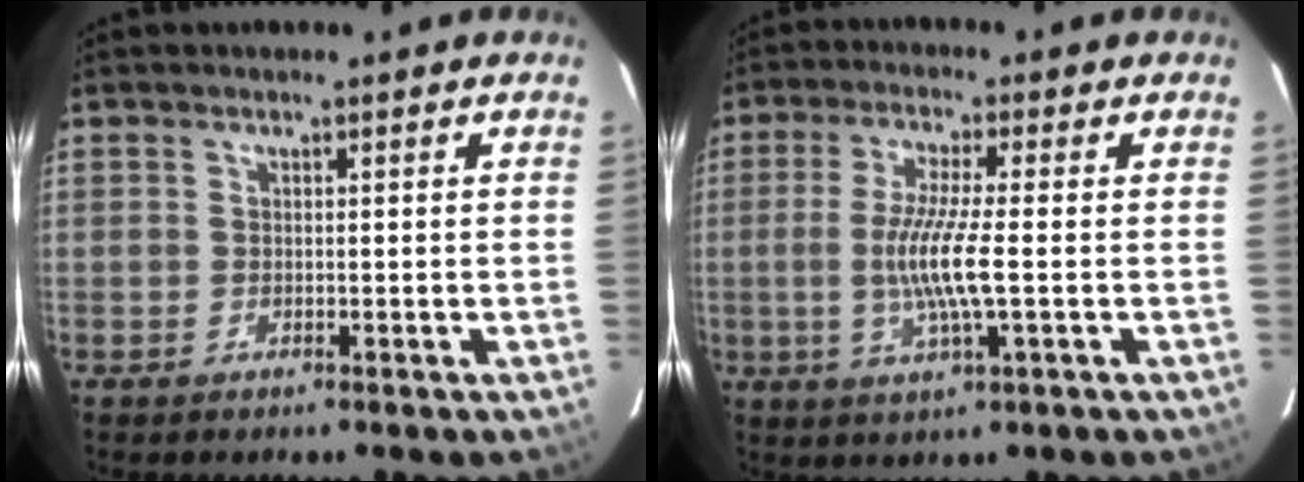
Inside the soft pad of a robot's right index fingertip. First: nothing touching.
{"total": 9.1, "force": [-1.2, 0.4, 9.0], "torque": [-0.176, -0.011, -0.023]}